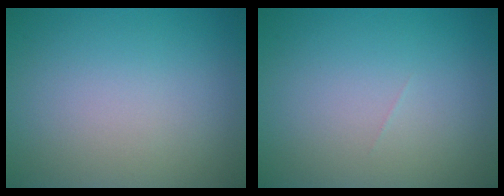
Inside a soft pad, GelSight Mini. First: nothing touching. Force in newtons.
{"total": 0.0}